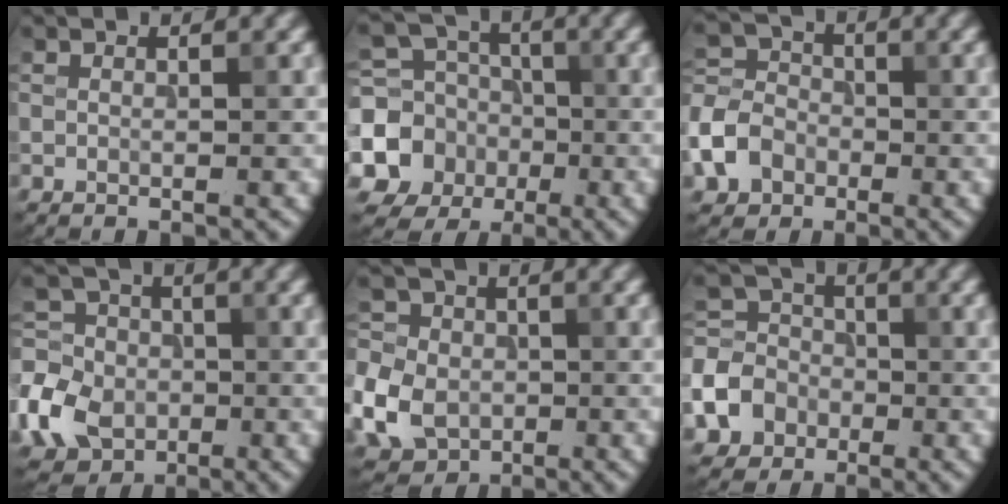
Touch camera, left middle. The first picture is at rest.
{"total": 8.2, "force": [-1.9, 7.4, 2.8], "torque": [-0.063, -0.012, -0.066]}
{"total": 5.8, "force": [-2.6, 4.5, 2.6], "torque": [-0.060, -0.008, -0.061]}
{"total": 7.2, "force": [-2.6, 5.9, 3.4], "torque": [-0.079, -0.001, -0.061]}
{"total": 7.6, "force": [-2.1, 6.3, 3.6], "torque": [-0.076, -0.012, -0.065]}
{"total": 6.2, "force": [-2.5, 5.2, 2.3], "torque": [-0.039, -0.004, -0.063]}